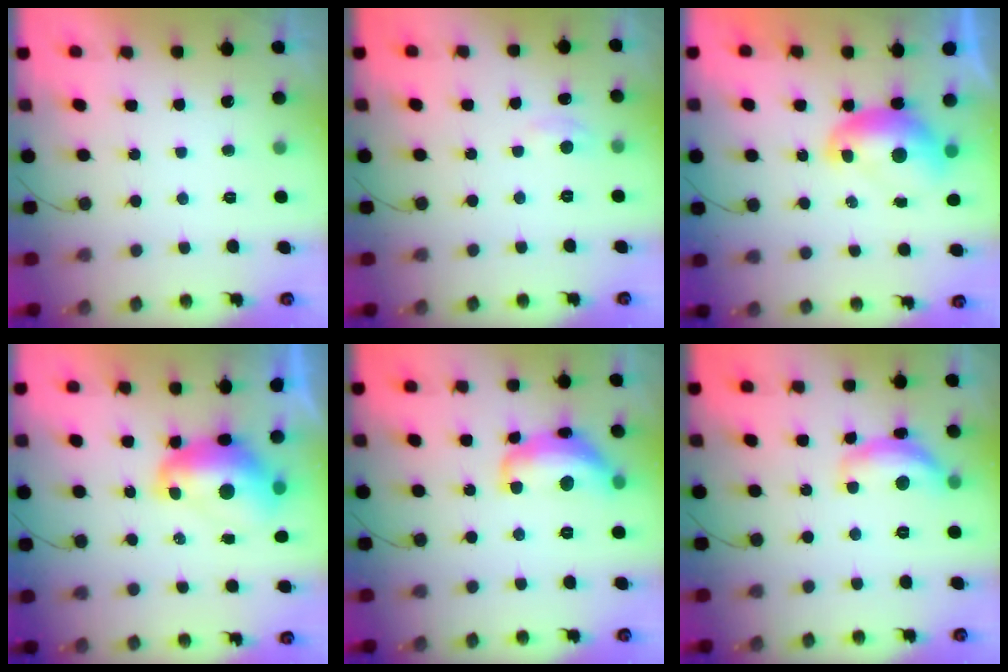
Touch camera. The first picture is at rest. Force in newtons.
{"total": 2.3, "press": 2.3, "slide": 0.3}
{"total": 8.9, "press": 8.9, "slide": 0.4}
{"total": 11.4, "press": 11.3, "slide": 1.2}
{"total": 13.9, "press": 13.8, "slide": 1.0}
{"total": 12.2, "press": 12.2, "slide": 0.6}